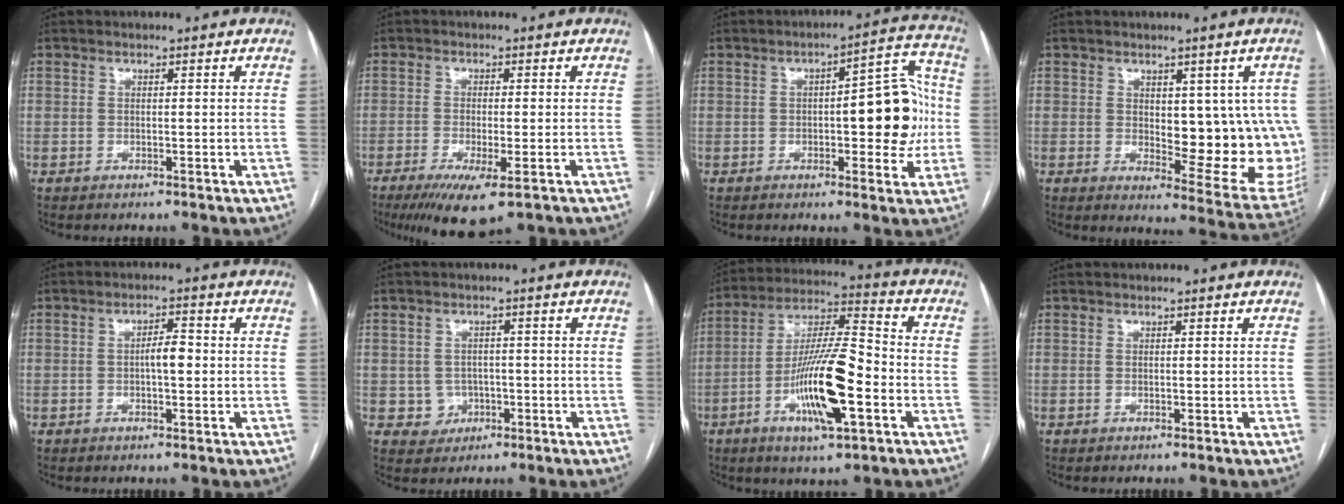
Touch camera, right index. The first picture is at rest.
{"total": 7.8, "force": [-4.4, 1.4, 6.2], "torque": [-0.103, -0.022, -0.070]}
{"total": 12.4, "force": [-0.6, 4.0, 11.7], "torque": [-0.144, 0.034, -0.001]}
{"total": 14.0, "force": [0.4, 6.0, 12.7], "torque": [-0.133, -0.010, 0.018]}
{"total": 3.1, "force": [-0.3, 0.9, 3.0], "torque": [-0.048, 0.008, -0.005]}
{"total": 3.7, "force": [-0.9, 3.6, 0.4], "torque": [0.007, 0.011, -0.005]}
{"total": 15.9, "force": [-5.3, 2.7, 14.8], "torque": [-0.277, -0.001, -0.092]}
{"total": 0.0}